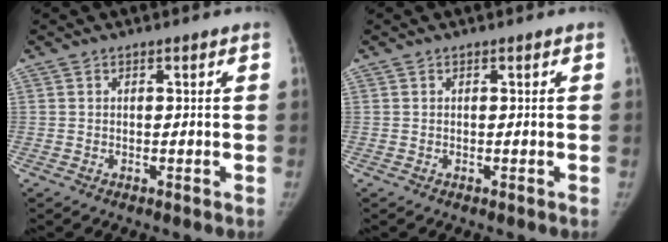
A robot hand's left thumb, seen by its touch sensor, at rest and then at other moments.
{"total": 0.0}